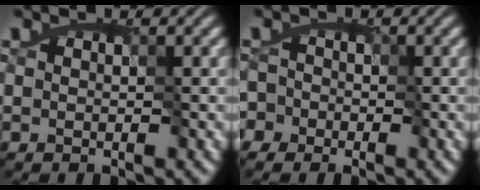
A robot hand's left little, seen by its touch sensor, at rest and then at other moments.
{"total": 4.7, "force": [-0.5, 4.4, 1.7], "torque": [-0.018, 0.028, -0.034]}